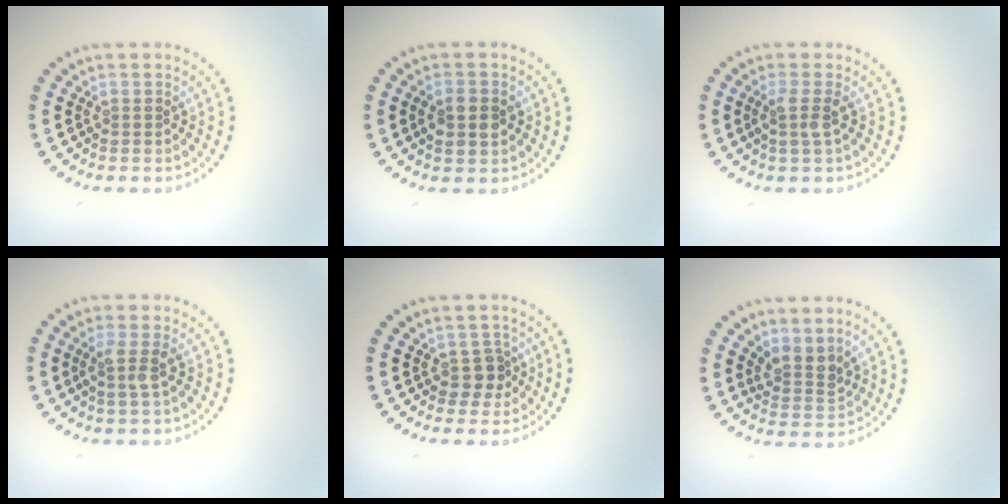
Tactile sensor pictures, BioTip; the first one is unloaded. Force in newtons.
{"total": 2.7, "press": 2.7, "slide": 0.2}
{"total": 1.9, "press": 1.3, "slide": 1.3}
{"total": 1.7, "press": 1.3, "slide": 1.2}
{"total": 1.8, "press": 1.4, "slide": 1.1}
{"total": 2.6, "press": 1.9, "slide": 1.8}